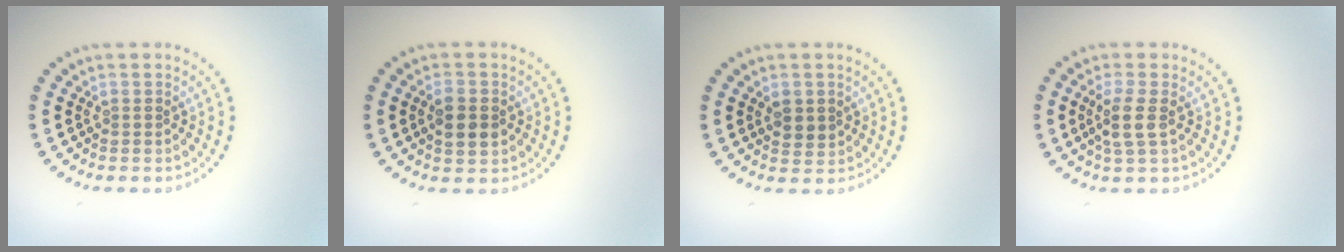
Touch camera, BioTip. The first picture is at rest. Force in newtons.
{"total": 2.6, "press": 2.6, "slide": 0.2}
{"total": 1.8, "press": 1.8, "slide": 0.5}
{"total": 2.4, "press": 2.1, "slide": 1.3}